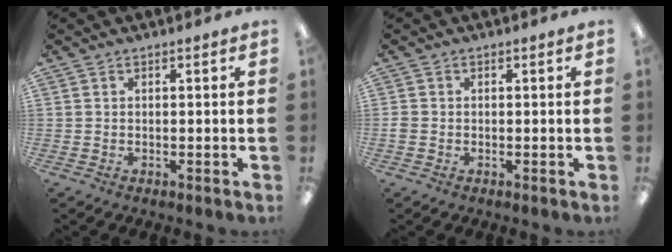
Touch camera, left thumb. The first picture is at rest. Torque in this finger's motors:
{"motor_torque": [-0.12, 0.07, 0.08, -0.04, 0.00]}